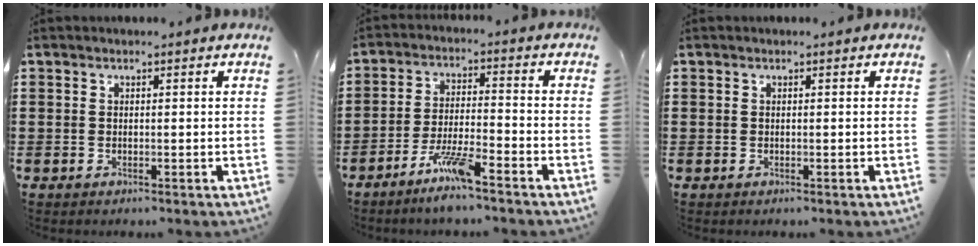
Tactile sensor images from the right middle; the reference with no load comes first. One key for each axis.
{"total": 6.2, "fx": -4.7, "fy": 0.3, "fz": 4.1, "tx": -0.095, "ty": -0.014, "tz": -0.091}
{"total": 0.0}